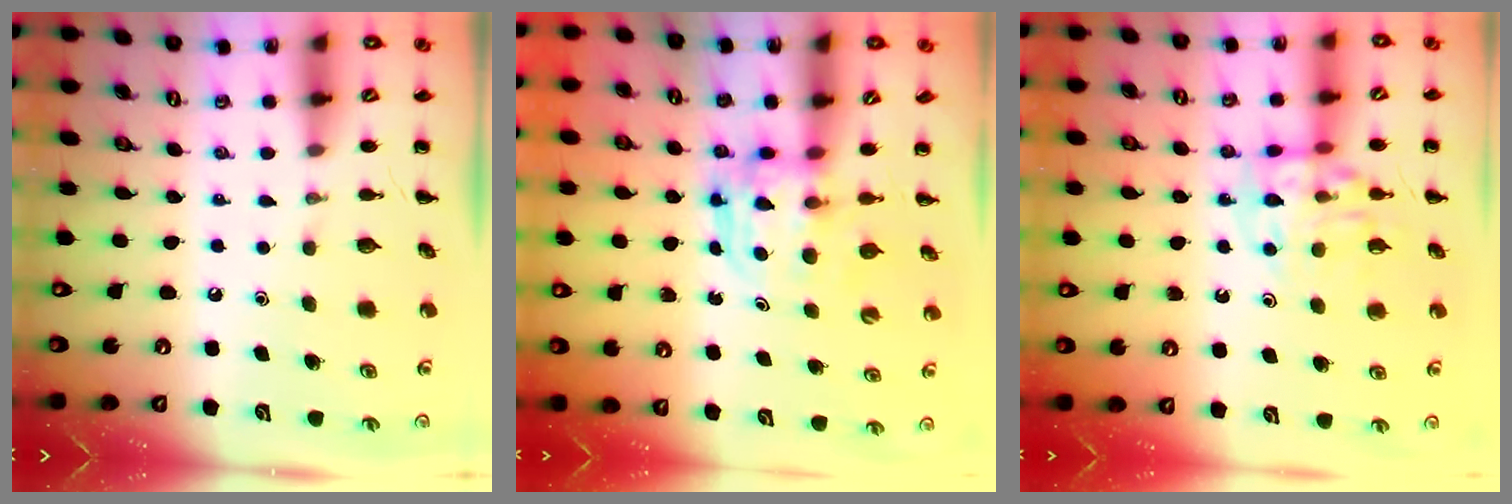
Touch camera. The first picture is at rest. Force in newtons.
{"total": 3.6, "press": 3.6, "slide": 0.2}
{"total": 11.9, "press": 11.8, "slide": 1.7}